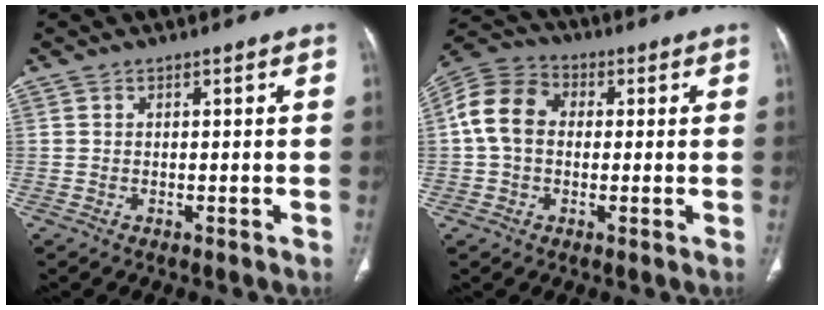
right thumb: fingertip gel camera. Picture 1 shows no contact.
{"total": 10.3, "force": [0.7, 7.9, 6.7], "torque": [-0.124, 0.030, 0.001]}